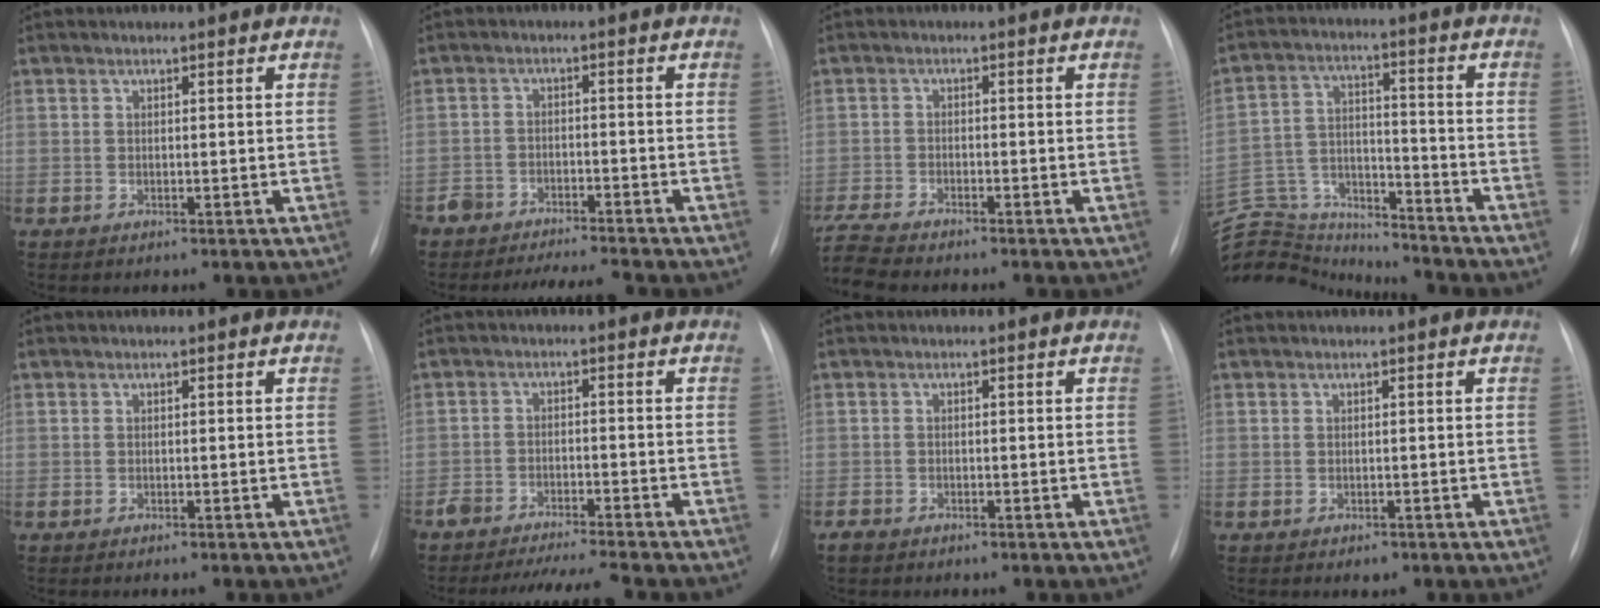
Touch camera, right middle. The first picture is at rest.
{"total": 8.2, "force": [-7.7, 1.7, 2.2], "torque": [-0.027, 0.003, -0.118]}
{"total": 7.3, "force": [-6.7, 0.3, 2.7], "torque": [-0.059, -0.017, -0.124]}
{"total": 20.1, "force": [-19.1, 4.5, 4.5], "torque": [-0.127, 0.027, -0.304]}
{"total": 0.0}
{"total": 8.0, "force": [-7.5, 0.3, 2.9], "torque": [-0.036, -0.004, -0.118]}
{"total": 1.6, "force": [-1.2, 0.9, 0.5], "torque": [-0.014, 0.000, -0.020]}
{"total": 1.0, "force": [-0.6, 0.6, 0.5], "torque": [-0.007, 0.000, -0.004]}